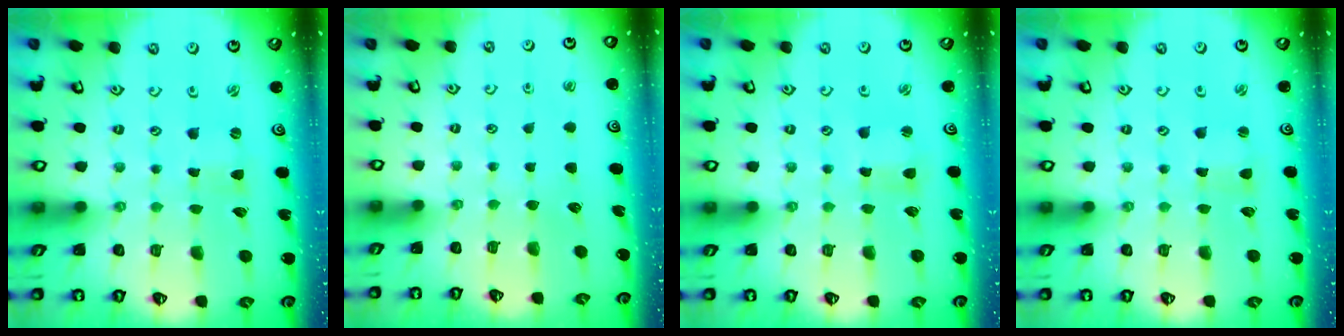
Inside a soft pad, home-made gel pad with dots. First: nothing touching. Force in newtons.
{"total": 0.0}
{"total": 1.9, "press": 1.9, "slide": 0.3}
{"total": 1.1, "press": 1.1, "slide": 0.1}